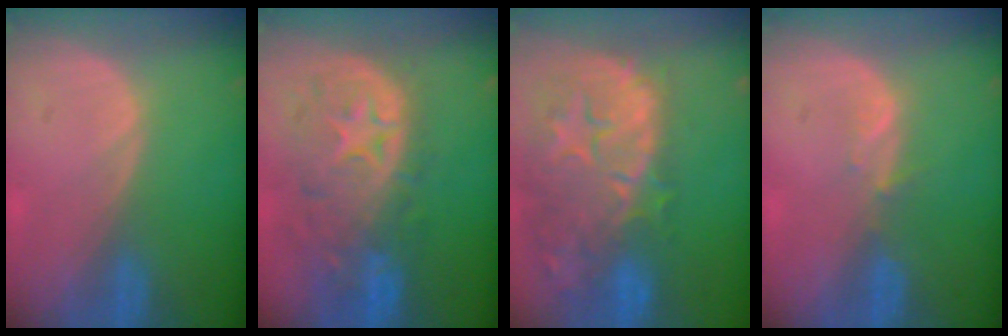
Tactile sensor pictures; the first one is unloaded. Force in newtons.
{"total": 11.4, "press": 9.8, "slide": 5.7}
{"total": 14.9, "press": 11.8, "slide": 9.0}
{"total": 1.7, "press": 1.5, "slide": 0.8}